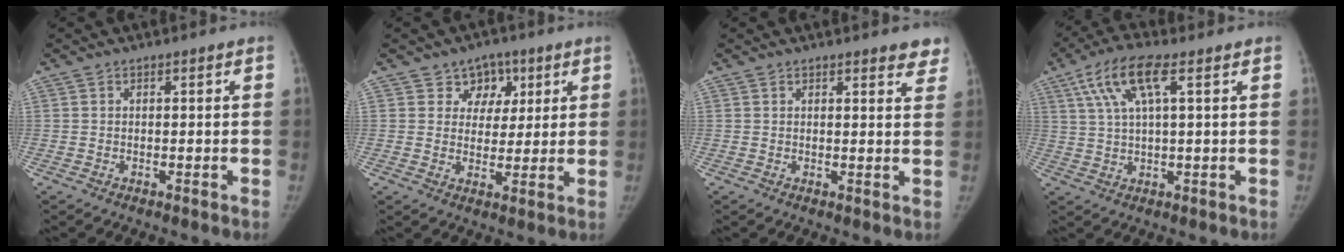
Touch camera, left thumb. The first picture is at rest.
{"total": 6.3, "force": [3.1, 5.3, 1.4], "torque": [0.018, -0.008, 0.046]}
{"total": 4.2, "force": [3.5, 1.2, 2.0], "torque": [0.000, -0.017, 0.030]}
{"total": 9.6, "force": [4.0, 2.6, 8.4], "torque": [-0.184, 0.011, 0.077]}